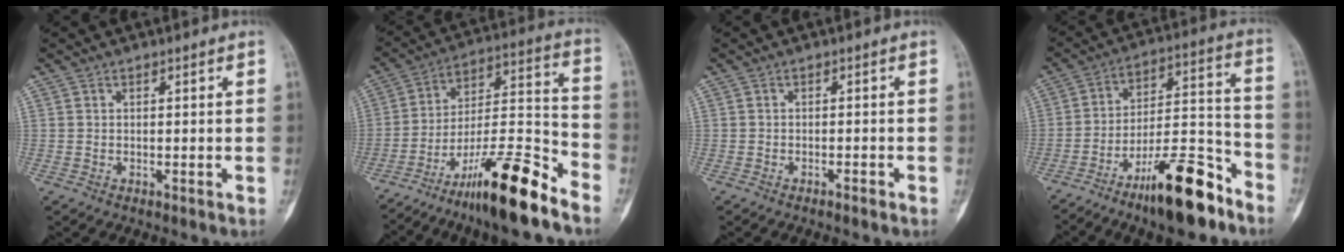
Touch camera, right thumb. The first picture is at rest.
{"total": 19.0, "force": [-13.3, 2.7, 13.2], "torque": [-0.233, 0.088, -0.223]}
{"total": 1.0, "force": [-0.8, 0.2, 0.6], "torque": [-0.016, 0.007, -0.012]}
{"total": 17.3, "force": [-11.3, 5.0, 12.0], "torque": [-0.179, 0.090, -0.189]}